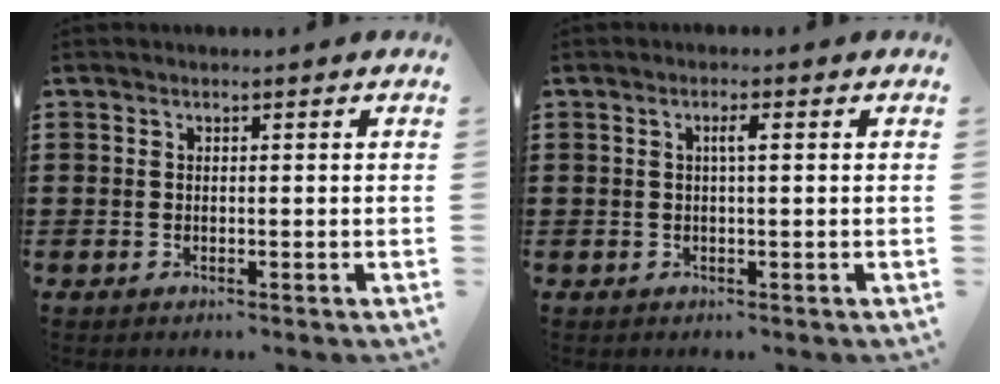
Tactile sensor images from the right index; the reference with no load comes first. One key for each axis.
{"total": 1.7, "fx": 0.3, "fy": 0.0, "fz": 1.7, "tx": -0.033, "ty": 0.001, "tz": 0.003}